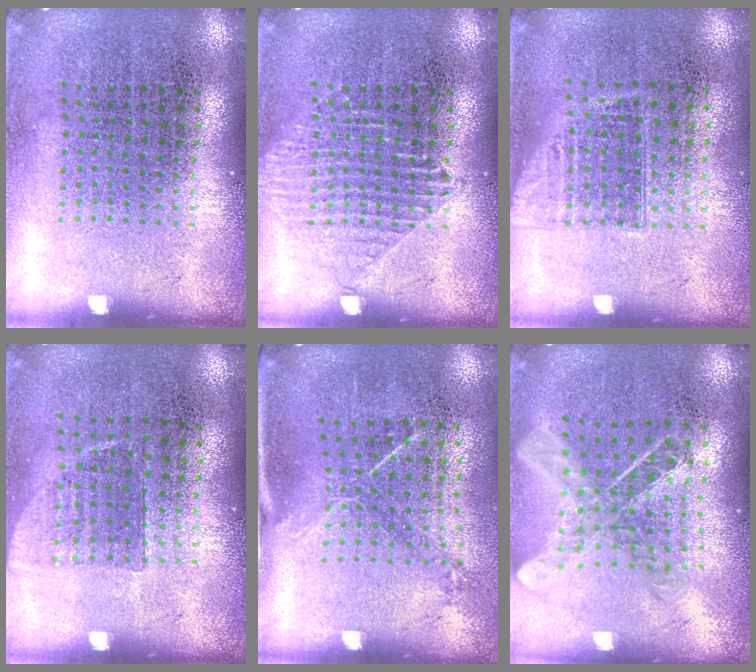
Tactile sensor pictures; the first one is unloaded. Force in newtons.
{"total": 1.5, "press": 1.5, "slide": 0.3}
{"total": 1.1, "press": 1.0, "slide": 0.6}
{"total": 0.8, "press": 0.7, "slide": 0.3}
{"total": 1.5, "press": 1.0, "slide": 1.0}
{"total": 1.0, "press": 1.0, "slide": 0.1}